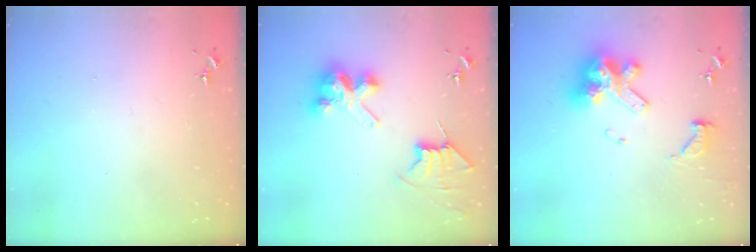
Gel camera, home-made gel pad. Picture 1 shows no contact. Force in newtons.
{"total": 9.4, "press": 9.4, "slide": 0.7}
{"total": 14.7, "press": 14.7, "slide": 1.6}